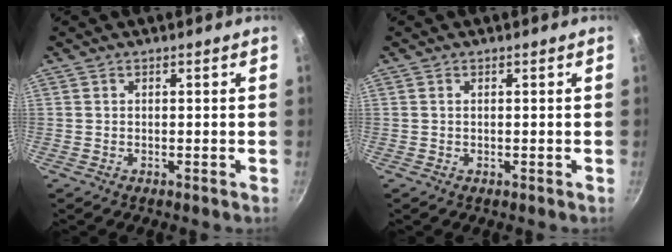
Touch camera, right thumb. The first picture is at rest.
{"total": 0.0}